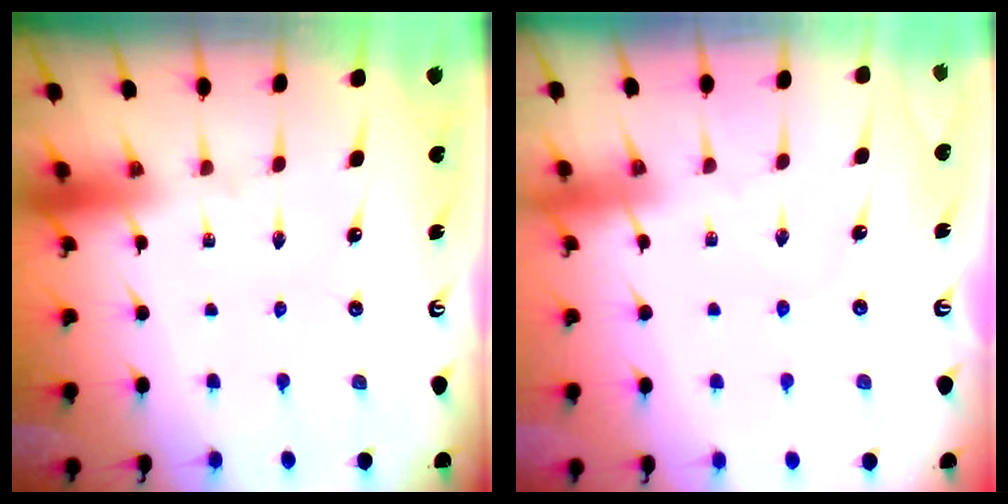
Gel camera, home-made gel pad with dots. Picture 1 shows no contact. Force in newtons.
{"total": 1.6, "press": 1.6, "slide": 0.2}